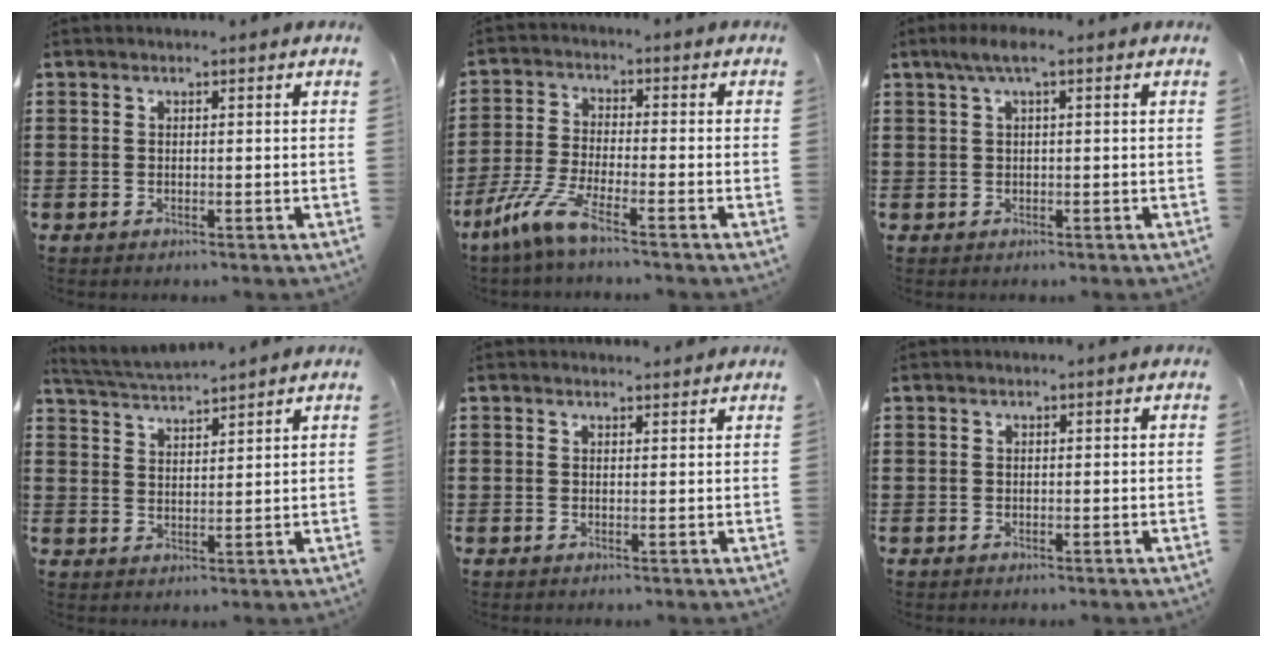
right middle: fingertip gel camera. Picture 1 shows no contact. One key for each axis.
{"total": 7.0, "fx": -5.0, "fy": 0.9, "fz": 4.8, "tx": -0.131, "ty": -0.023, "tz": -0.105}
{"total": 2.2, "fx": 0.8, "fy": 0.4, "fz": 2.0, "tx": -0.040, "ty": 0.004, "tz": 0.013}
{"total": 3.7, "fx": 3.7, "fy": 0.0, "fz": 0.5, "tx": -0.024, "ty": -0.016, "tz": 0.066}
{"total": 0.9, "fx": 0.9, "fy": 0.0, "fz": 0.0, "tx": -0.003, "ty": -0.002, "tz": 0.017}
{"total": 0.0}